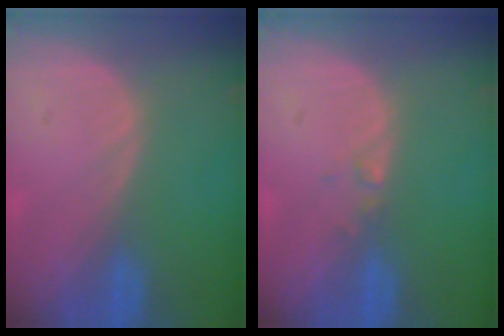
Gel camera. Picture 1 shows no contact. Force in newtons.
{"total": 0.9, "press": 0.9, "slide": 0.1}